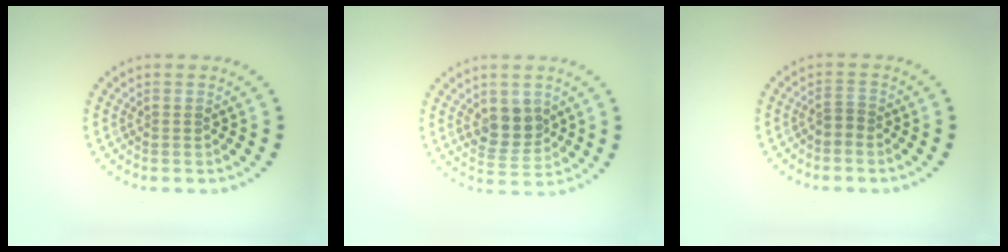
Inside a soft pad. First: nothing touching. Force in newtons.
{"total": 3.4, "press": 3.3, "slide": 1.0}
{"total": 1.2, "press": 1.0, "slide": 0.8}